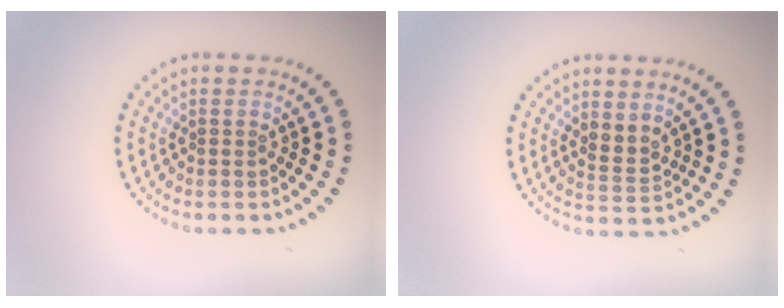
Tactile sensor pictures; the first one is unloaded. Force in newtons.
{"total": 1.7, "press": 1.5, "slide": 0.9}